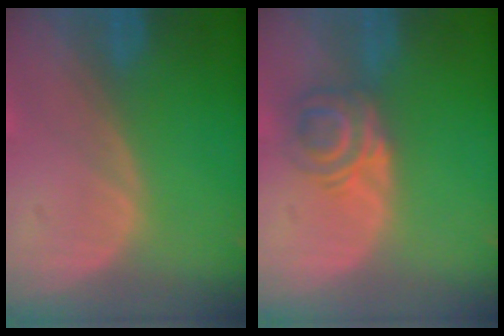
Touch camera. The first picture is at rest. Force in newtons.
{"total": 5.9, "press": 4.8, "slide": 3.3}